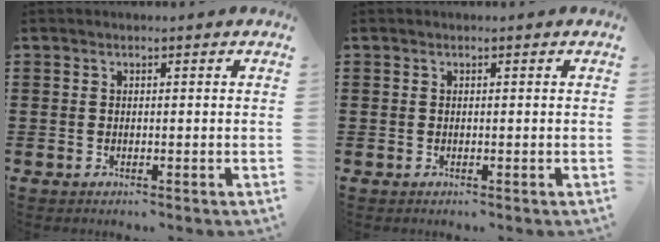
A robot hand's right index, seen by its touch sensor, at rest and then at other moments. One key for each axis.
{"total": 0.0}